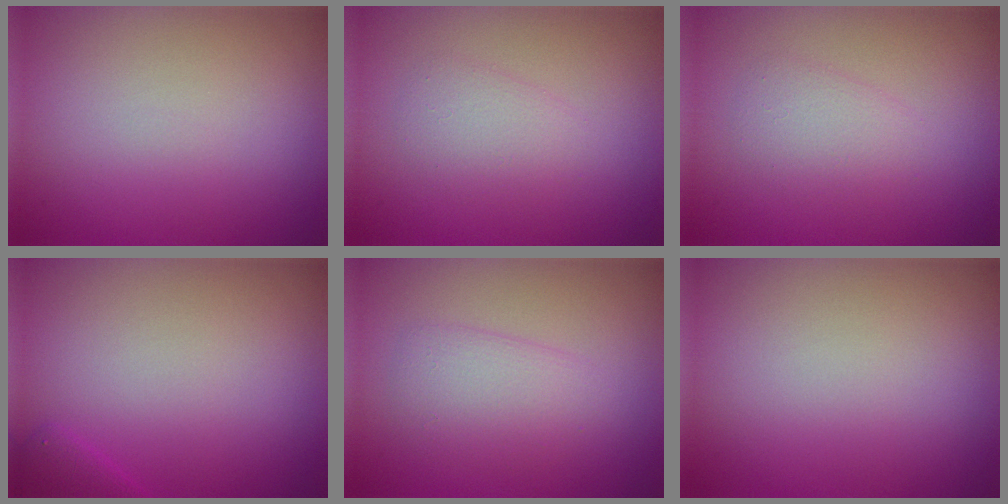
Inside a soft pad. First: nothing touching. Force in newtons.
{"total": 1.8, "press": 1.8, "slide": 0.1}
{"total": 1.8, "press": 1.8, "slide": 0.1}
{"total": 1.2, "press": 1.2, "slide": 0.1}
{"total": 2.5, "press": 2.5, "slide": 0.1}
{"total": 0.0}